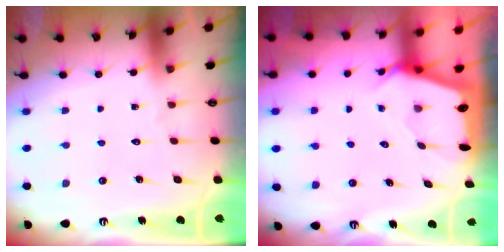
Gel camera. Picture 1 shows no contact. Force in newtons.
{"total": 2.5, "press": 2.5, "slide": 0.3}